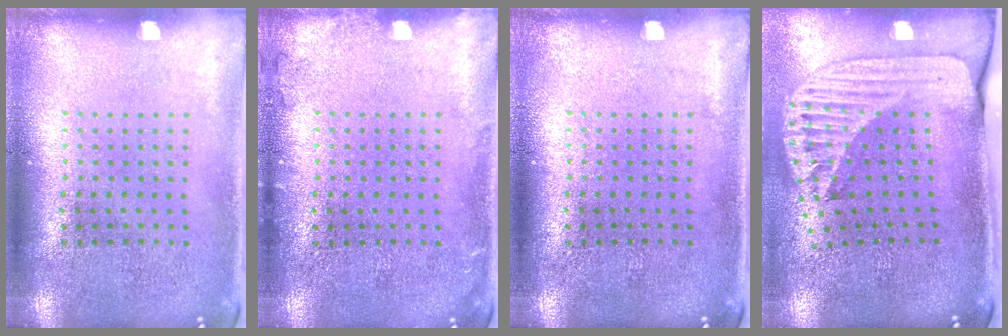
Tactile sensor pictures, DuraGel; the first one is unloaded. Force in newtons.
{"total": 0.9, "press": 0.8, "slide": 0.2}
{"total": 0.0}
{"total": 2.5, "press": 1.7, "slide": 1.9}